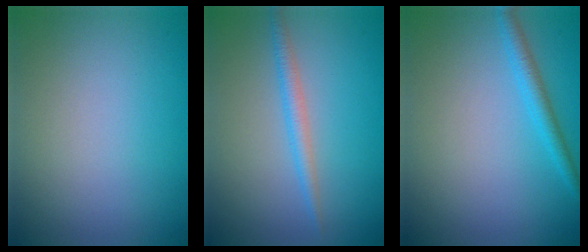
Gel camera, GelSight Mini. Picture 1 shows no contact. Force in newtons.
{"total": 1.8, "press": 1.8, "slide": 0.1}
{"total": 2.0, "press": 2.0, "slide": 0.1}